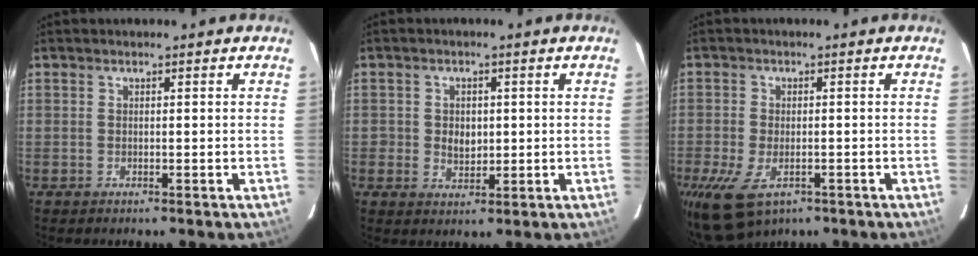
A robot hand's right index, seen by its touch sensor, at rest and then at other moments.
{"total": 3.7, "force": [0.0, 3.1, 1.9], "torque": [-0.036, 0.003, 0.002]}
{"total": 7.5, "force": [-3.9, 4.2, 4.8], "torque": [-0.110, -0.022, -0.068]}